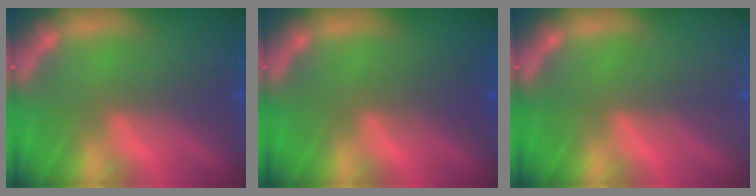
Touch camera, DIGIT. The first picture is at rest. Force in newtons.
{"total": 2.0}
{"total": 0.0}